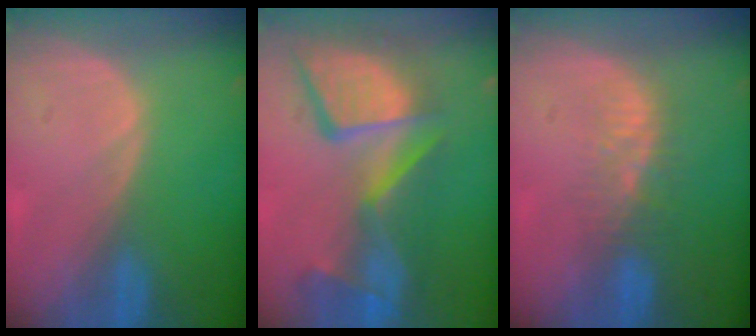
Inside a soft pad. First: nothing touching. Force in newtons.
{"total": 13.5, "press": 11.0, "slide": 7.8}
{"total": 4.9, "press": 4.3, "slide": 2.2}